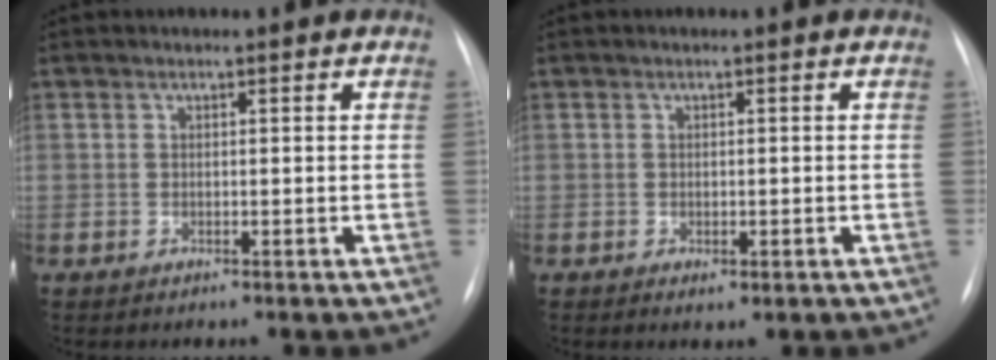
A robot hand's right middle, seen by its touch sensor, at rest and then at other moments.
{"total": 1.2, "force": [-0.3, 0.4, 1.1], "torque": [-0.015, -0.004, 0.001]}